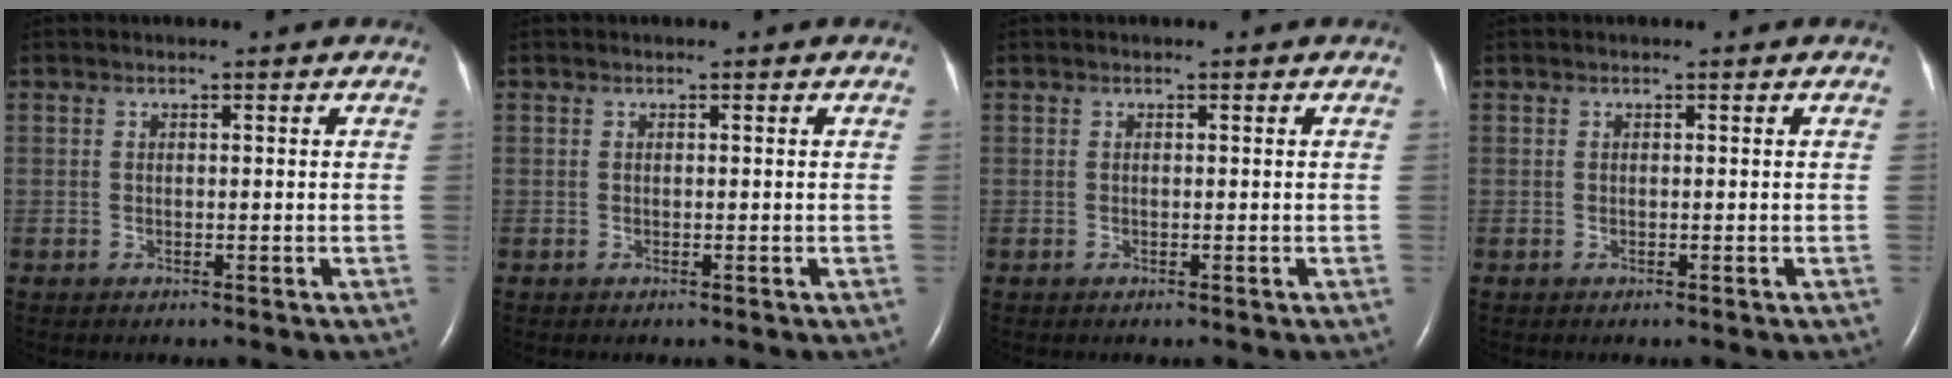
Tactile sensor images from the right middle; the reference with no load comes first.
{"total": 0.0}
{"total": 0.0}
{"total": 0.0}